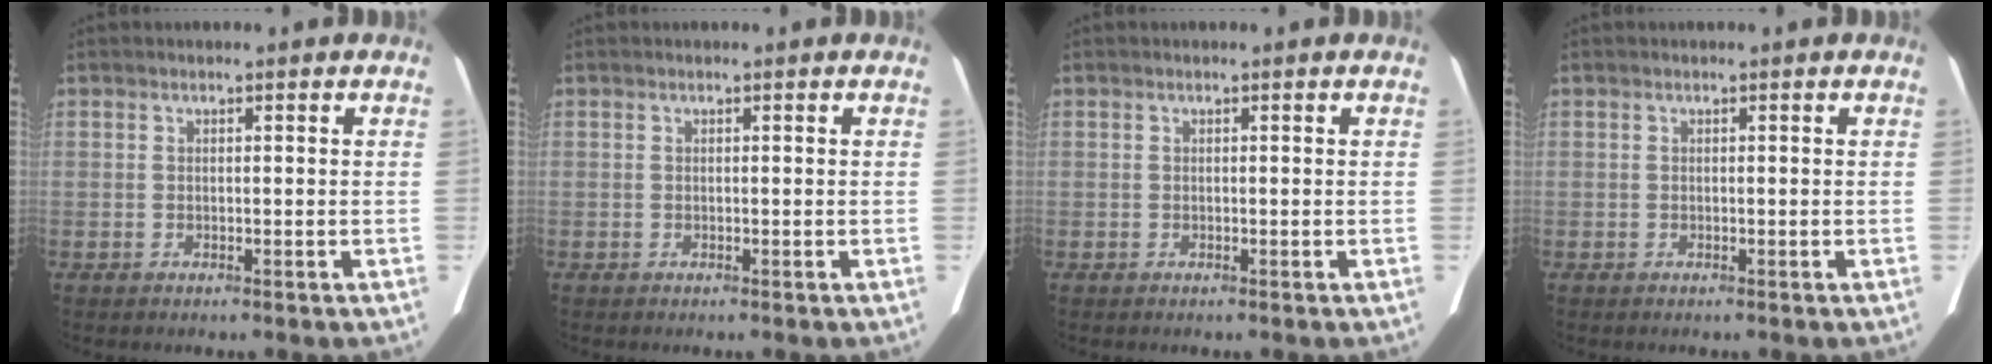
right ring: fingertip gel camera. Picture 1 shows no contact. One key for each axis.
{"total": 0.0}
{"total": 0.0}
{"total": 0.0}